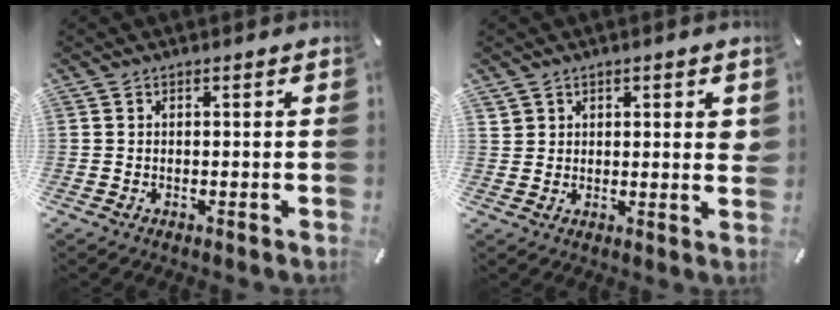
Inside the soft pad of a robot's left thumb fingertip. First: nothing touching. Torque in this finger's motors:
{"motor_torque": [0.44, 0.19, -0.01, -0.09, 0.05]}